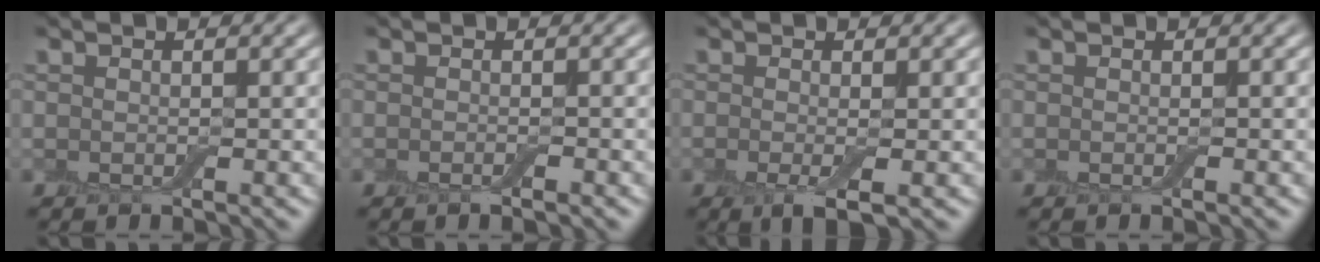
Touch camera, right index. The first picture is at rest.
{"total": 0.7, "force": [-0.4, 0.1, 0.5], "torque": [-0.009, -0.002, -0.007]}
{"total": 2.4, "force": [-0.6, 0.6, 2.2], "torque": [-0.045, -0.014, -0.013]}
{"total": 0.0}